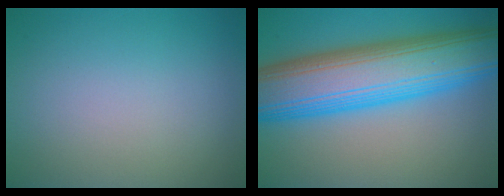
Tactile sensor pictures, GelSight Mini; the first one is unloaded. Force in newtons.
{"total": 13.2, "press": 13.2, "slide": 0.3}